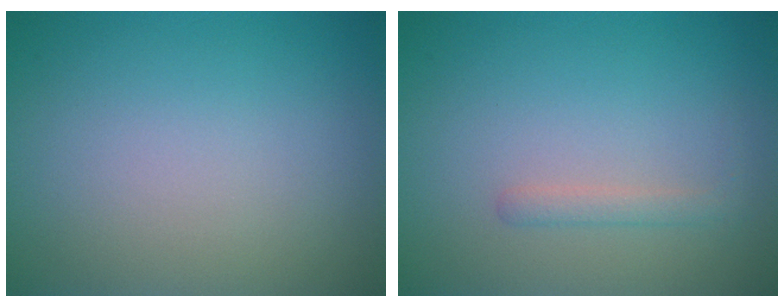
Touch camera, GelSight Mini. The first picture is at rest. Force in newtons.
{"total": 1.2, "press": 1.2, "slide": 0.1}